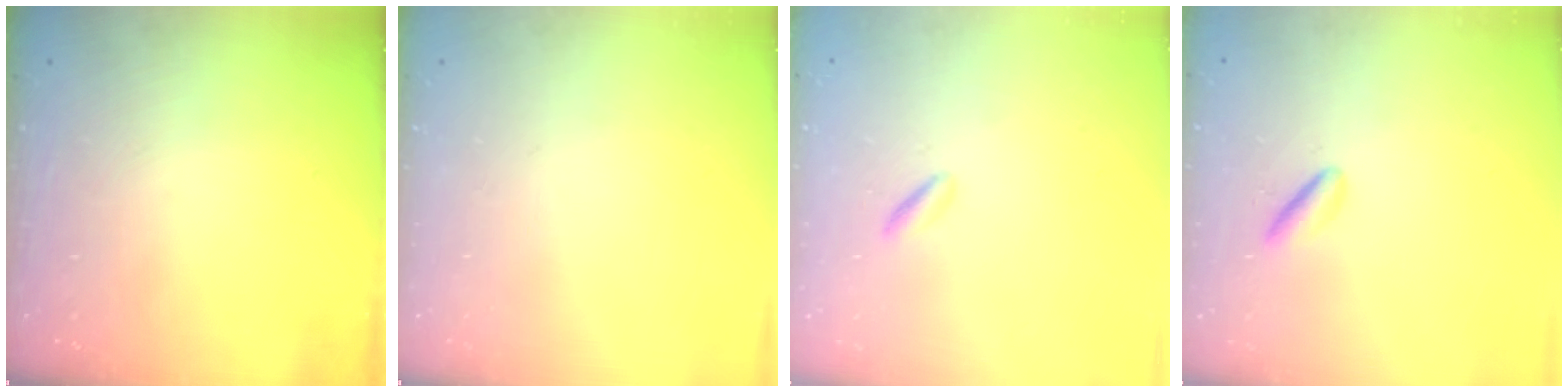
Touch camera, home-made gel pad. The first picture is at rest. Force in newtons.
{"total": 0.0}
{"total": 0.9, "press": 0.6, "slide": 0.7}
{"total": 2.8, "press": 2.6, "slide": 0.9}